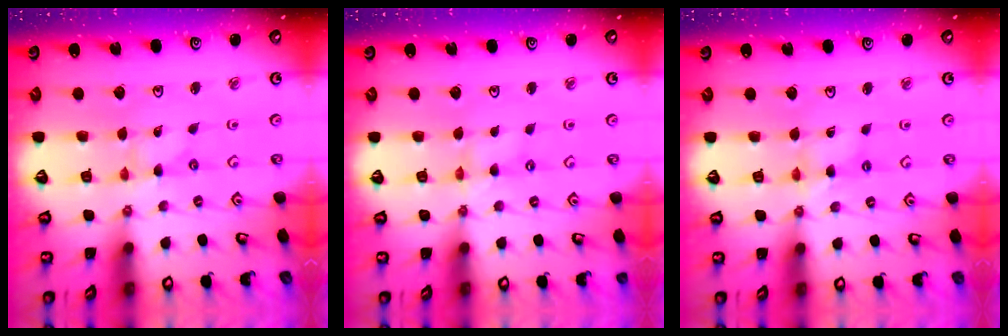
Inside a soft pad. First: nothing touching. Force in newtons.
{"total": 1.7, "press": 1.7, "slide": 0.2}
{"total": 3.1, "press": 3.1, "slide": 0.3}